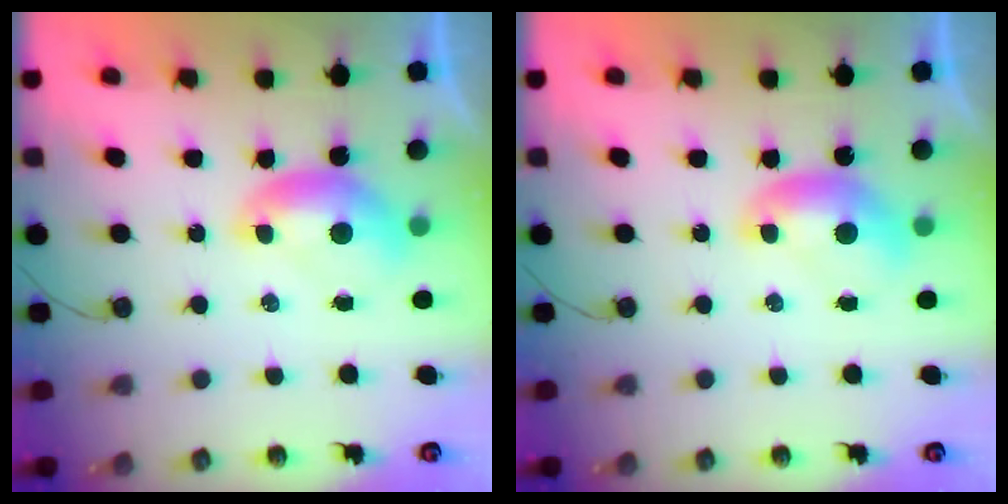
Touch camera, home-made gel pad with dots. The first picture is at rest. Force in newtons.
{"total": 0.0}